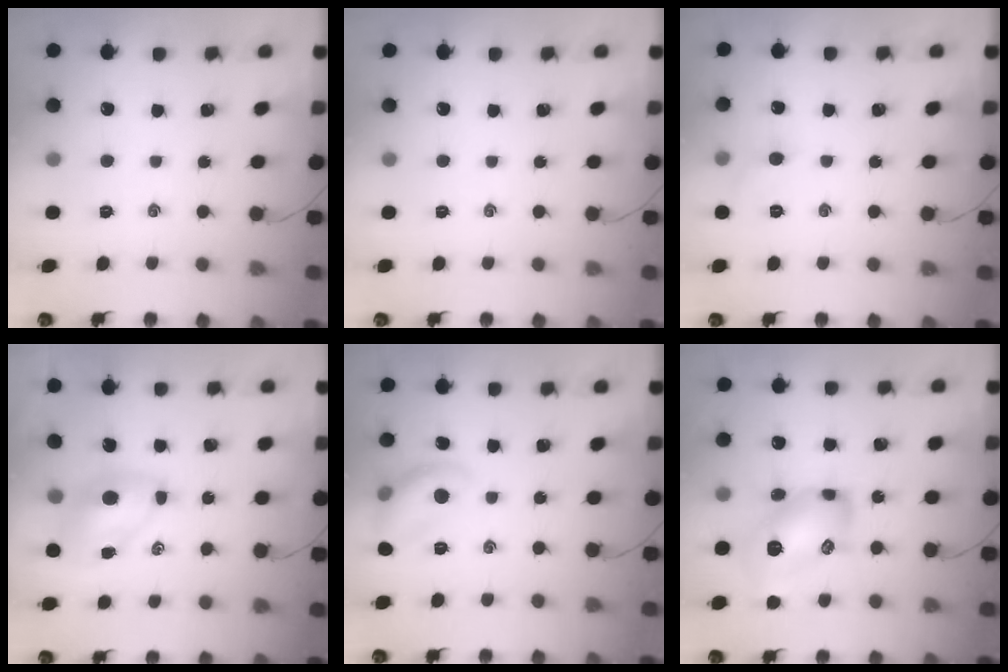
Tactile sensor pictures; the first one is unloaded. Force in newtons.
{"total": 0.0}
{"total": 4.7, "press": 4.4, "slide": 1.6}
{"total": 7.1, "press": 7.0, "slide": 1.1}
{"total": 10.3, "press": 10.3, "slide": 0.2}
{"total": 16.9, "press": 16.9, "slide": 0.5}